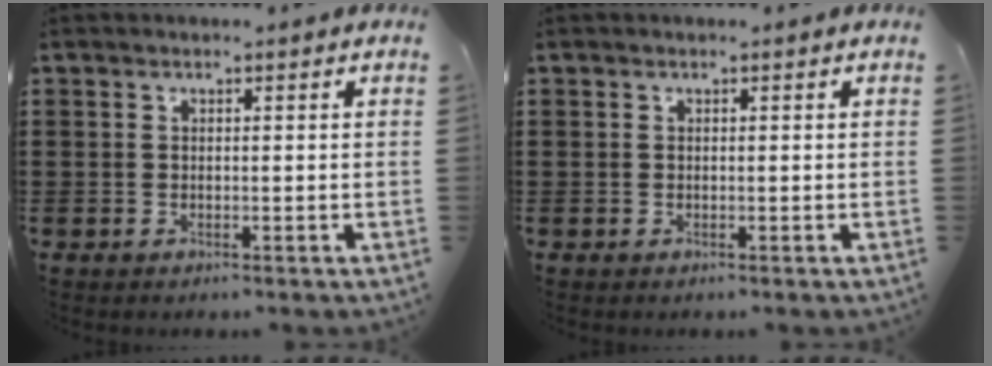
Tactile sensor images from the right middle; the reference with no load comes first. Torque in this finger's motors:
{"motor_torque": [0.00, 0.00, 0.01, -0.01]}